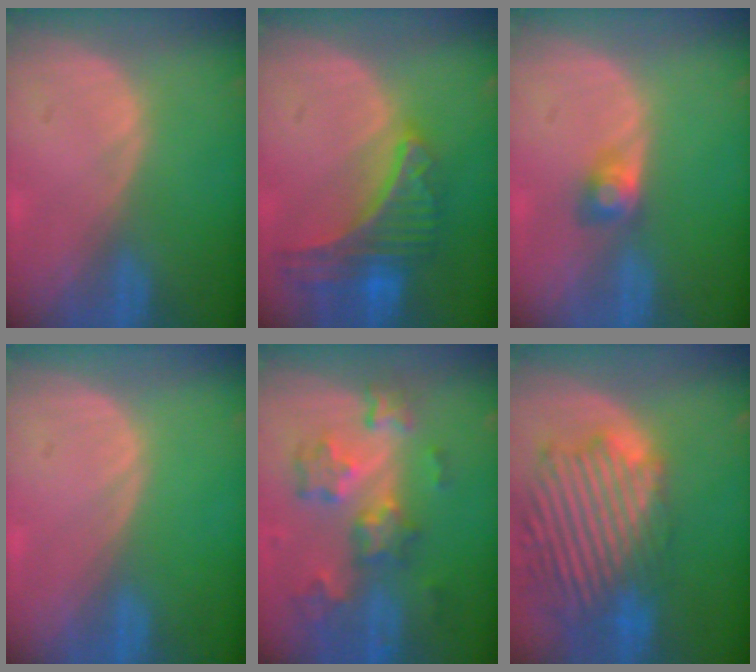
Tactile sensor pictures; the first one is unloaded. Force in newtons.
{"total": 9.0, "press": 7.9, "slide": 4.3}
{"total": 2.6, "press": 2.5, "slide": 0.7}
{"total": 0.0}
{"total": 9.2, "press": 8.1, "slide": 4.4}
{"total": 14.1, "press": 12.1, "slide": 7.2}